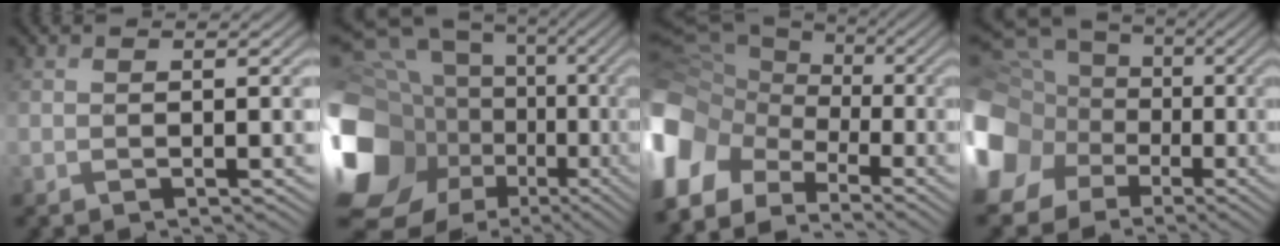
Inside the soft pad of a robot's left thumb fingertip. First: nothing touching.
{"total": 21.1, "force": [-4.4, 17.2, 11.4], "torque": [-0.288, -0.003, -0.076]}
{"total": 14.5, "force": [-4.9, 11.1, 8.0], "torque": [-0.241, -0.015, -0.098]}
{"total": 19.2, "force": [-2.2, 17.0, 8.6], "torque": [-0.256, -0.016, -0.072]}